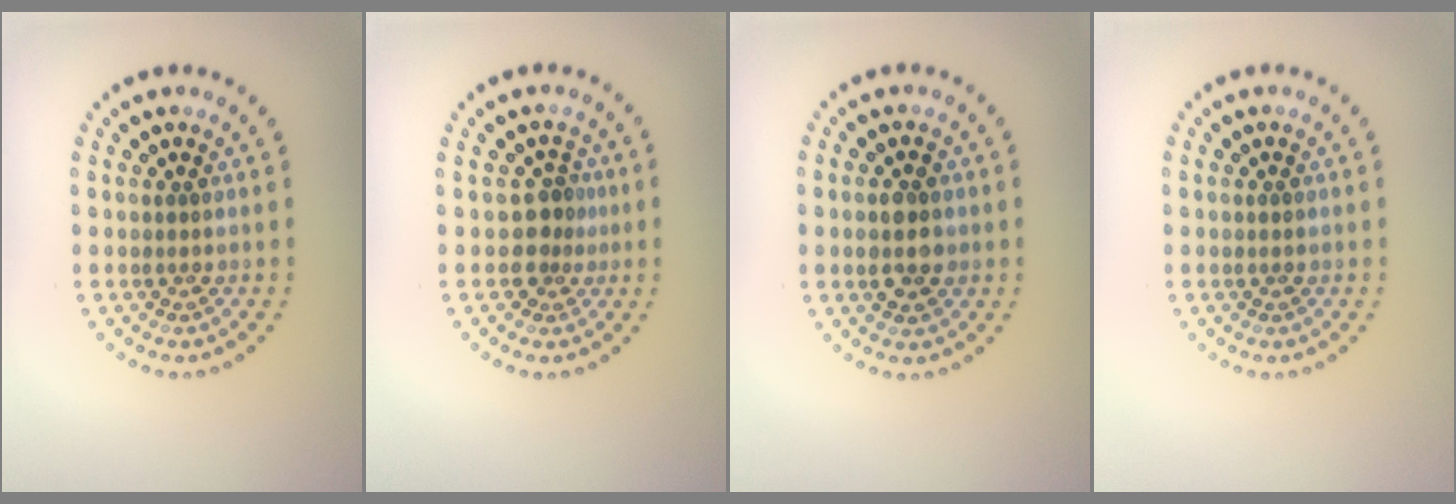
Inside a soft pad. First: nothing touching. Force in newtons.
{"total": 2.3, "press": 1.9, "slide": 1.4}
{"total": 2.9, "press": 2.9, "slide": 0.2}
{"total": 0.6, "press": 0.6, "slide": 0.0}